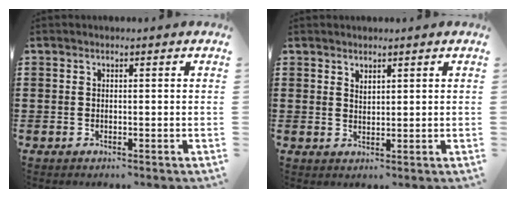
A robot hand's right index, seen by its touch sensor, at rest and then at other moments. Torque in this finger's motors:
{"motor_torque": [-0.25, 0.27, -0.06, 0.00]}